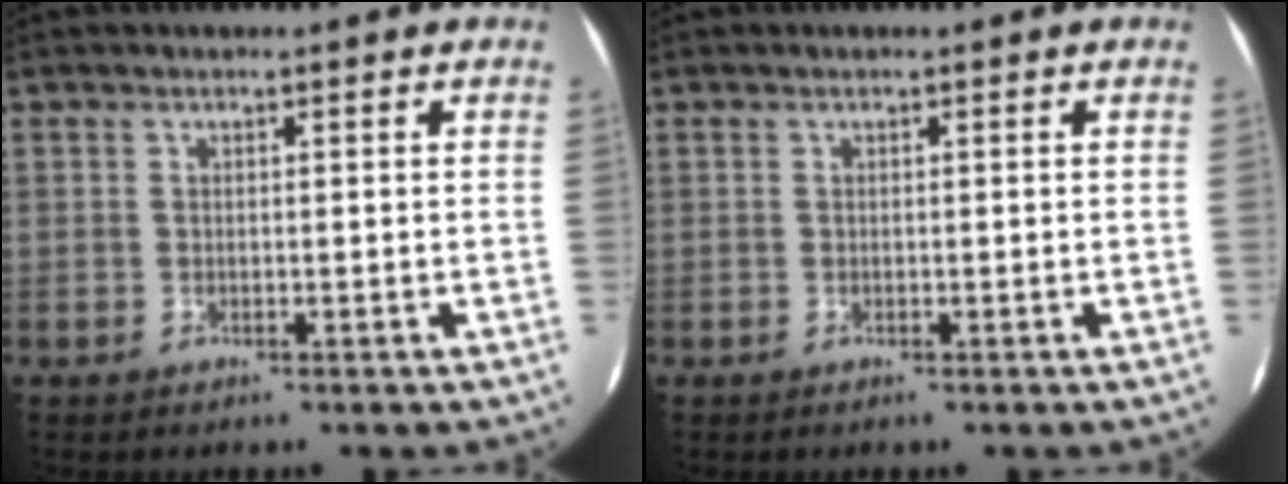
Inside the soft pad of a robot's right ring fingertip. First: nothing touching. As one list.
[{"total": 0.0}]